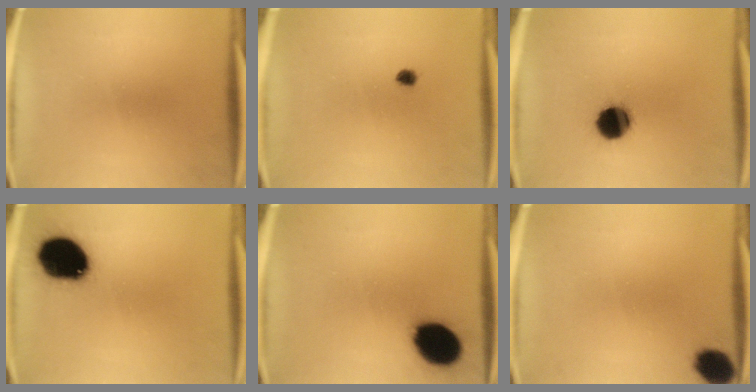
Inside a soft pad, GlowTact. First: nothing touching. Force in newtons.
{"total": 1.4}
{"total": 10.8}
{"total": 18.6}
{"total": 14.7}
{"total": 6.7}